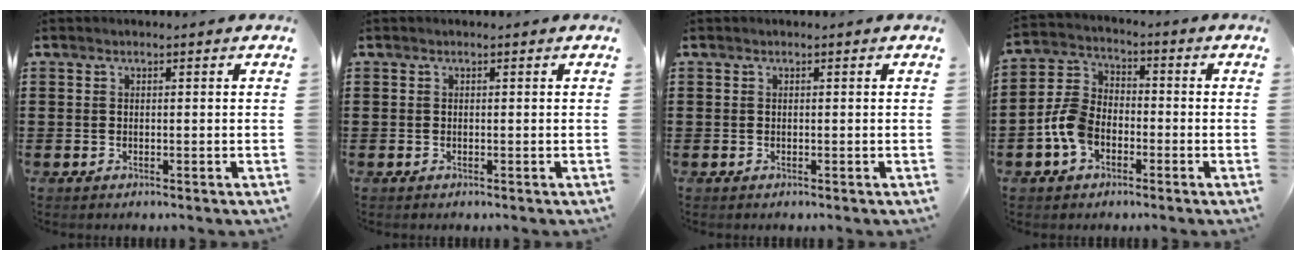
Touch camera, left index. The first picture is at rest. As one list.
[{"total": 0.0}, {"total": 0.0}, {"total": 7.1, "force": [-2.9, 4.7, 4.5], "torque": [-0.119, 0.009, -0.063]}]